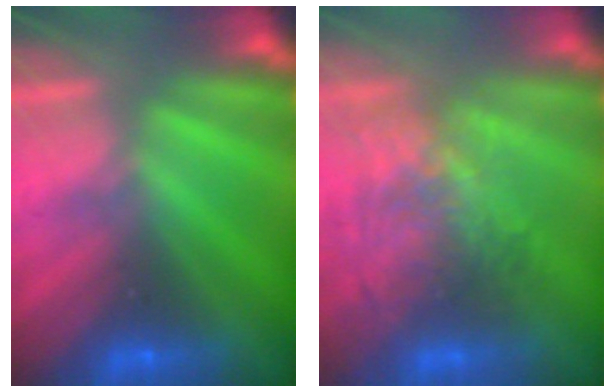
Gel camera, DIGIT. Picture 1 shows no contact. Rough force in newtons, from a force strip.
{"total": 3.5}